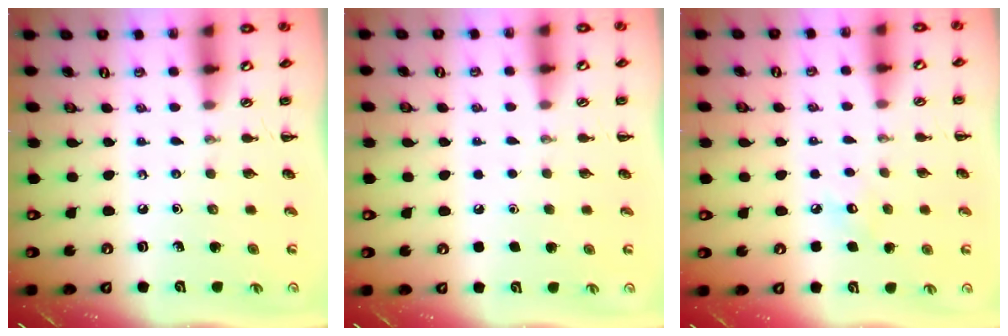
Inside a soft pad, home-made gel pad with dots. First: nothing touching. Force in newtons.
{"total": 1.7, "press": 1.7, "slide": 0.1}
{"total": 3.9, "press": 3.8, "slide": 0.9}